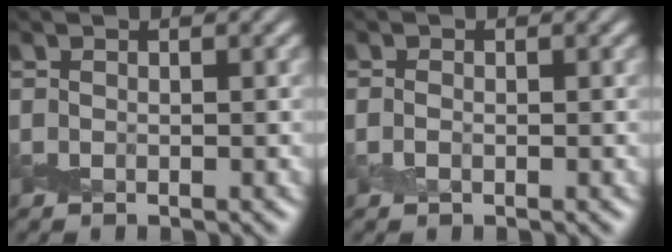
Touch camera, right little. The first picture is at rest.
{"total": 0.8, "force": [-0.2, 0.5, 0.5], "torque": [-0.013, -0.001, -0.006]}